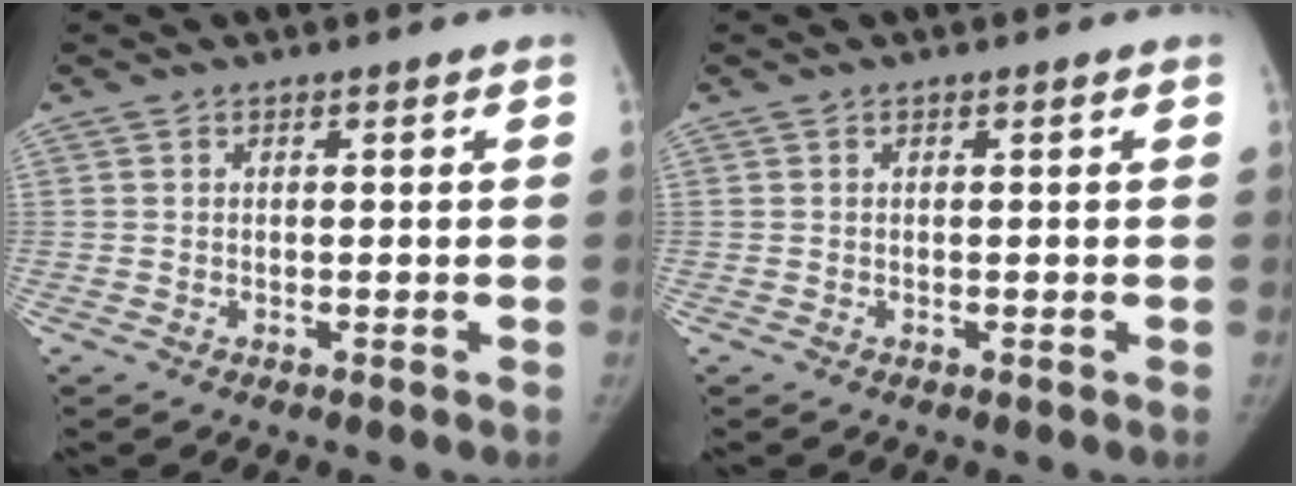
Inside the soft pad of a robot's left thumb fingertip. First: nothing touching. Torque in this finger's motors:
{"motor_torque": [0.01, -0.01, 0.03, -0.03, 0.00]}